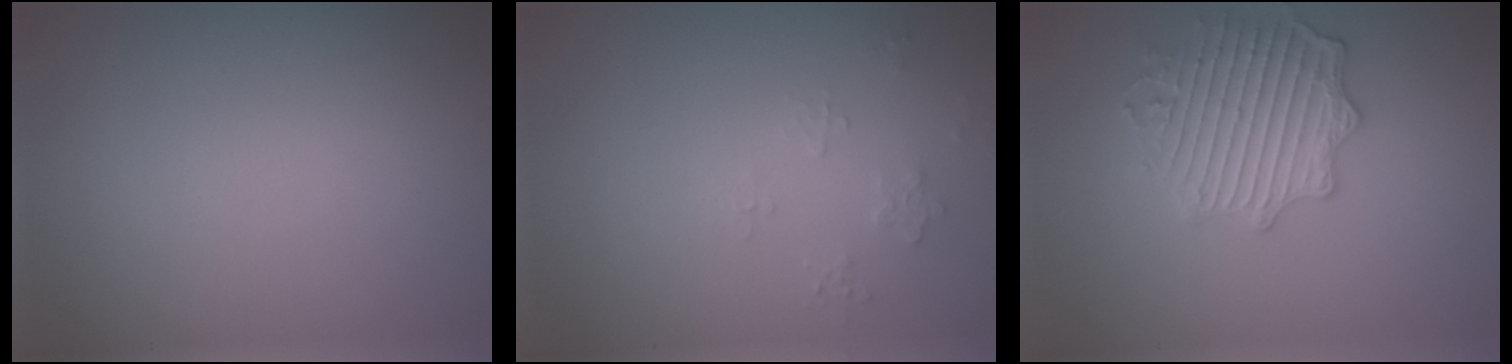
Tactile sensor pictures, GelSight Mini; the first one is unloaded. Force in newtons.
{"total": 0.7, "press": 0.5, "slide": 0.5}
{"total": 4.1, "press": 4.0, "slide": 0.5}